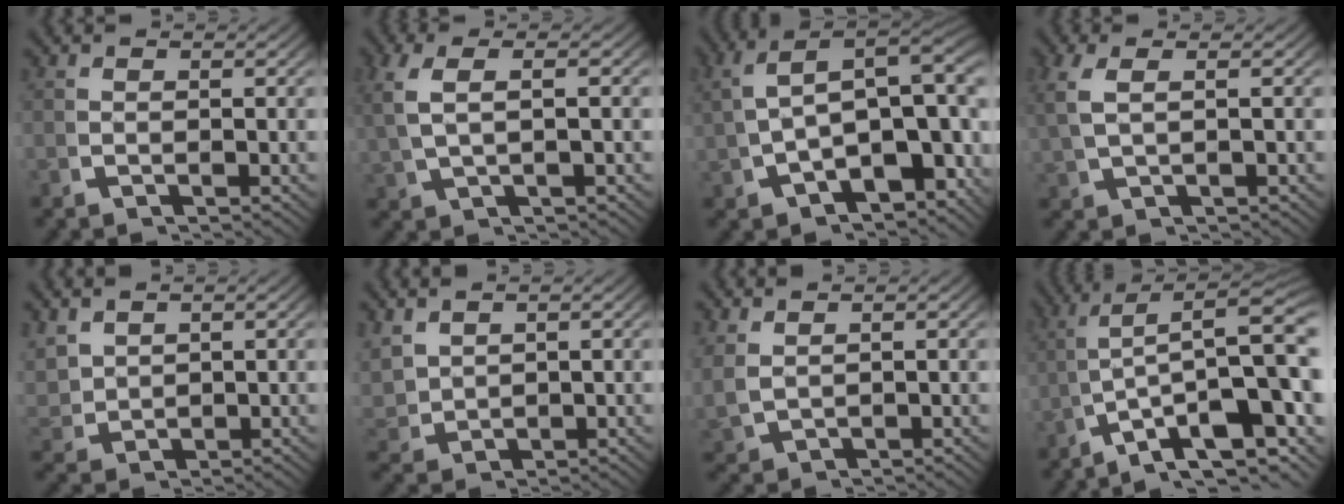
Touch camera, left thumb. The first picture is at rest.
{"total": 3.7, "force": [1.0, 1.1, 3.4], "torque": [-0.078, 0.012, 0.026]}
{"total": 13.2, "force": [-0.2, 8.5, 10.1], "torque": [-0.154, -0.027, 0.006]}
{"total": 2.5, "force": [0.8, 0.7, 2.3], "torque": [-0.058, 0.008, 0.024]}
{"total": 2.9, "force": [1.5, 2.1, 1.4], "torque": [-0.045, -0.008, 0.042]}
{"total": 3.1, "force": [1.3, 2.4, 1.6], "torque": [-0.053, -0.010, 0.042]}
{"total": 2.2, "force": [1.4, 1.3, 1.2], "torque": [-0.034, 0.003, 0.038]}
{"total": 11.9, "force": [-2.7, 5.8, 10.1], "torque": [-0.169, -0.040, -0.021]}